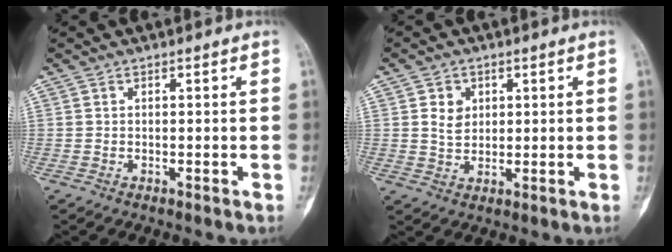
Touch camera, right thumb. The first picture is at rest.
{"total": 4.3, "force": [1.2, 3.4, 2.2], "torque": [-0.020, -0.006, 0.024]}